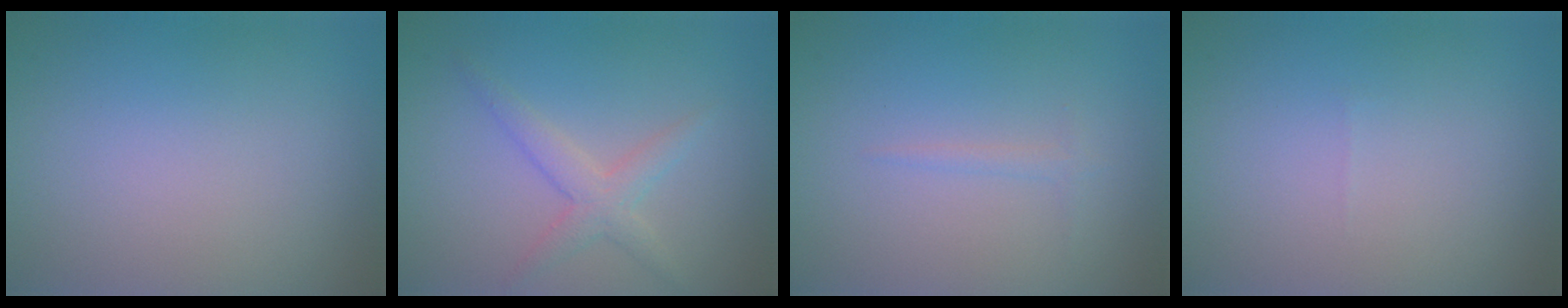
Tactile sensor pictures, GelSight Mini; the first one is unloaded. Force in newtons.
{"total": 2.5, "press": 2.5, "slide": 0.1}
{"total": 0.7, "press": 0.7, "slide": 0.0}
{"total": 0.0}